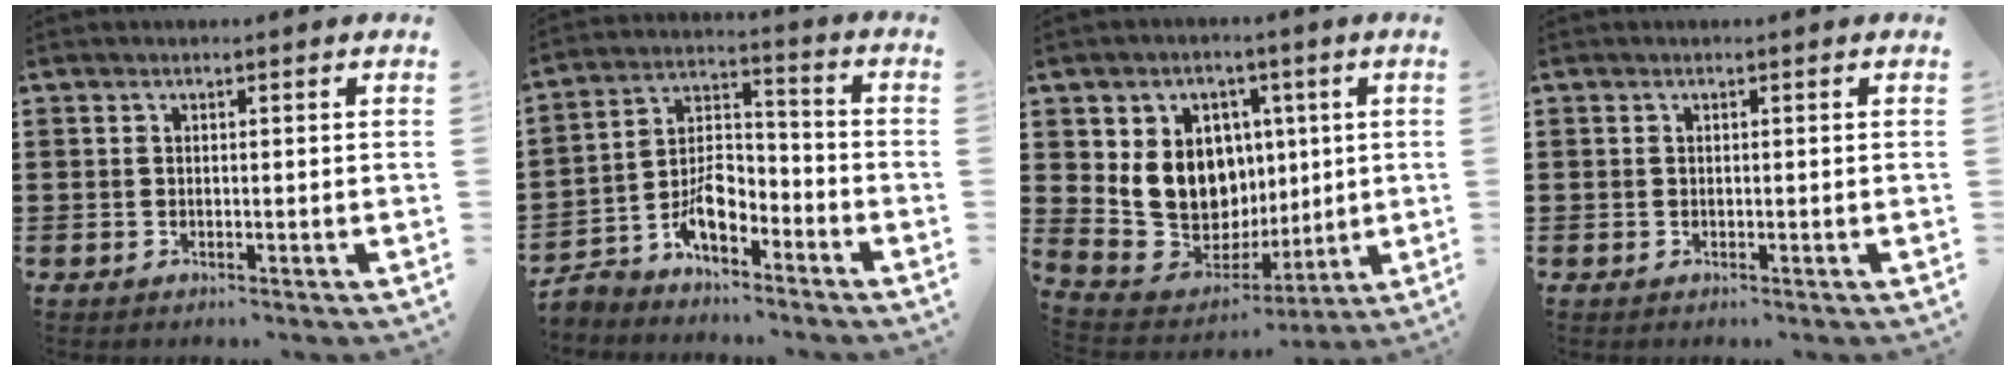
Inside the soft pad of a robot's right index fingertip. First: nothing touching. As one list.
[{"total": 7.4, "force": [-5.1, 3.7, 3.9], "torque": [-0.078, 0.010, -0.096]}, {"total": 11.7, "force": [1.5, 10.4, 5.1], "torque": [-0.130, -0.004, 0.039]}, {"total": 0.0}]